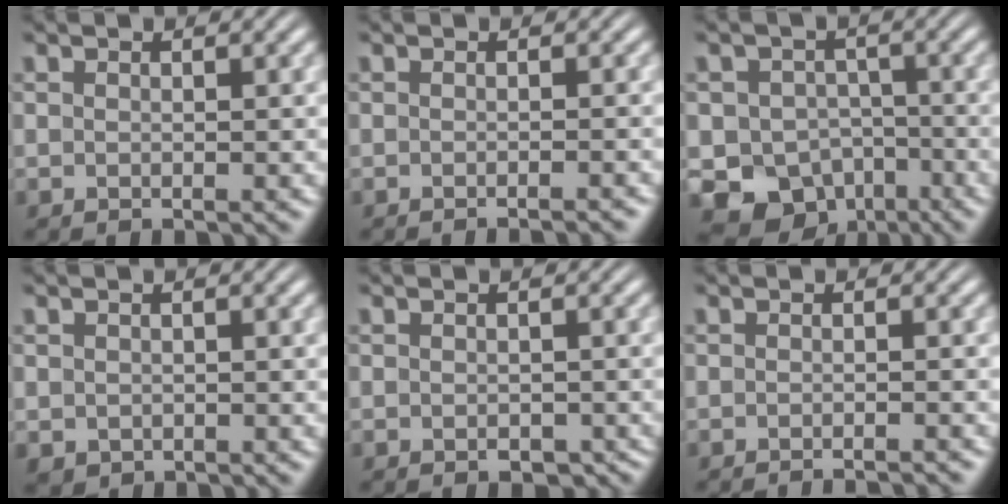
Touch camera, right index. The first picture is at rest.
{"total": 1.3, "force": [-1.3, -0.2, 0.3], "torque": [-0.005, -0.001, -0.019]}
{"total": 19.0, "force": [-8.2, 16.3, 5.2], "torque": [-0.150, -0.102, -0.122]}
{"total": 2.2, "force": [-0.7, 2.0, 0.6], "torque": [-0.023, -0.022, 0.003]}
{"total": 1.8, "force": [-1.4, 0.8, 0.6], "torque": [-0.009, -0.012, -0.016]}
{"total": 2.1, "force": [-2.1, -0.1, 0.2], "torque": [-0.006, -0.010, -0.028]}